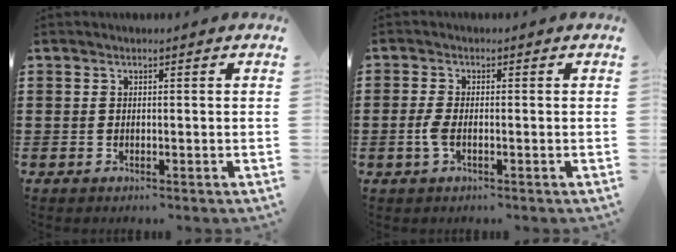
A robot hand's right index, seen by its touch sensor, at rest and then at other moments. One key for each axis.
{"total": 2.6, "fx": -0.8, "fy": 0.8, "fz": 2.3, "tx": -0.063, "ty": -0.010, "tz": -0.020}